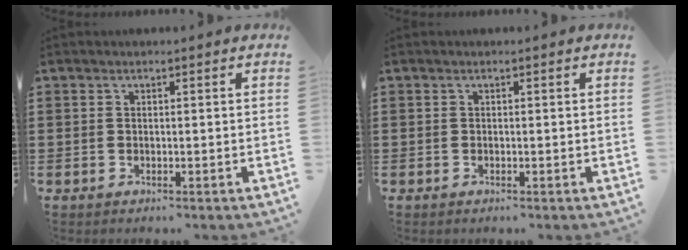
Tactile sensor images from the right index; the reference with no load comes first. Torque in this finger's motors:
{"motor_torque": [-0.91, 1.23, -0.01, 0.00]}